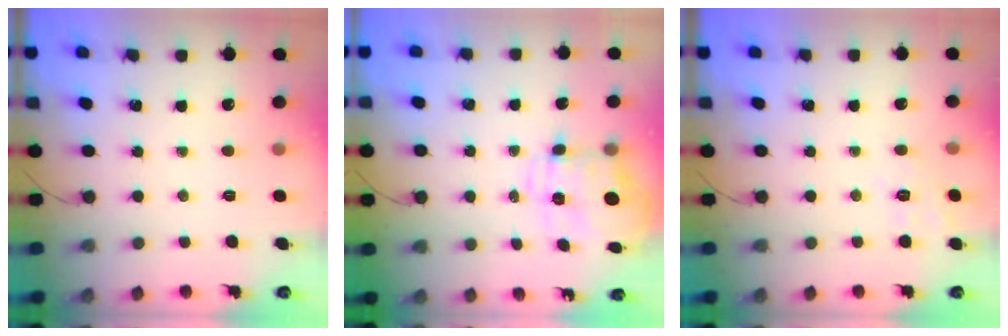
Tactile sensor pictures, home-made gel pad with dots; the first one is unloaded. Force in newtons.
{"total": 3.4, "press": 3.2, "slide": 1.2}
{"total": 2.9, "press": 1.7, "slide": 2.3}